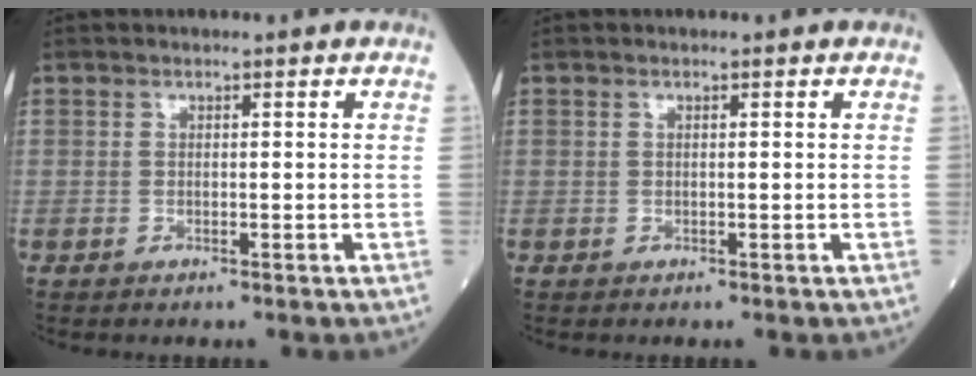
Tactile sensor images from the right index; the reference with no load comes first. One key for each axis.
{"total": 0.0}